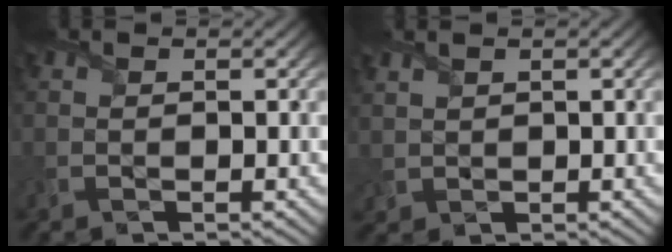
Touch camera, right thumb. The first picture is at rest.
{"total": 1.4, "force": [1.1, 0.6, 0.5], "torque": [-0.021, 0.001, 0.027]}